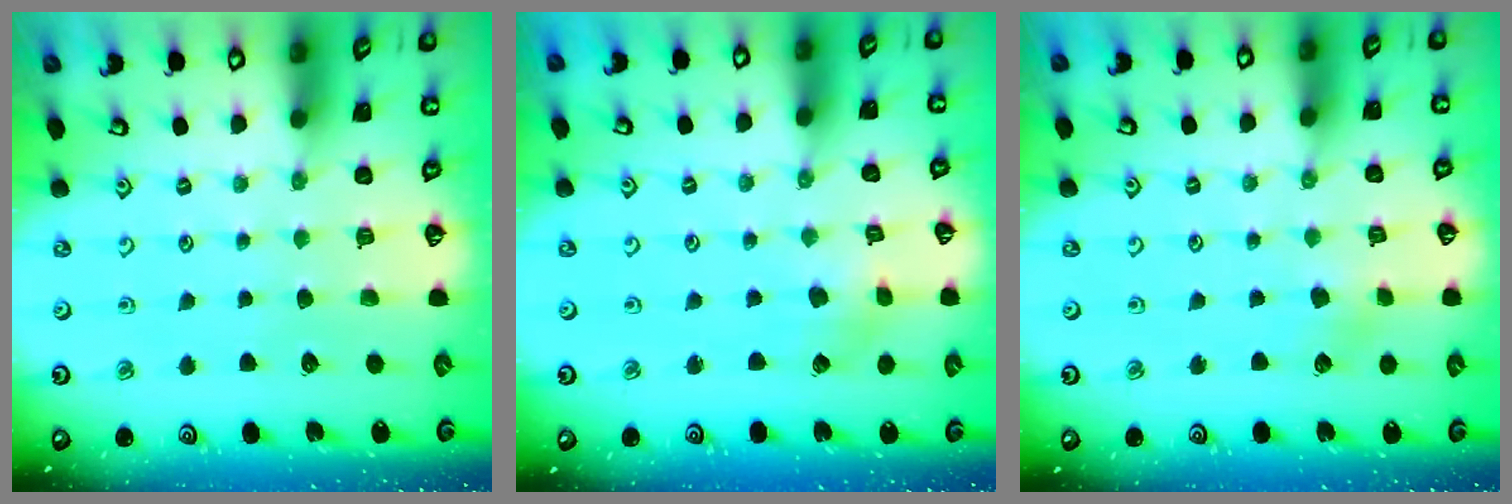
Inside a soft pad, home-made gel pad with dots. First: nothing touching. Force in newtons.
{"total": 2.3, "press": 2.3, "slide": 0.3}
{"total": 3.1, "press": 3.1, "slide": 0.4}